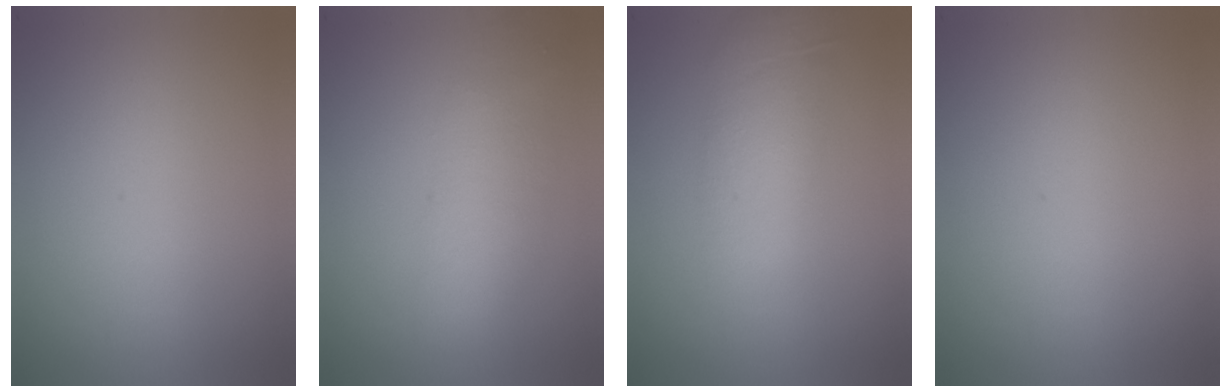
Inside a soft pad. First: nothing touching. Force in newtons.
{"total": 2.1}
{"total": 2.0}
{"total": 0.0}